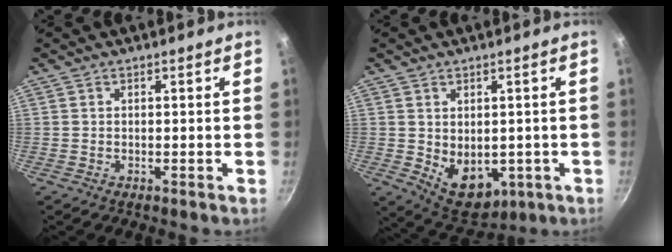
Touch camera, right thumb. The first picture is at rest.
{"total": 9.5, "force": [-1.1, 6.6, 6.7], "torque": [-0.075, -0.015, 0.008]}